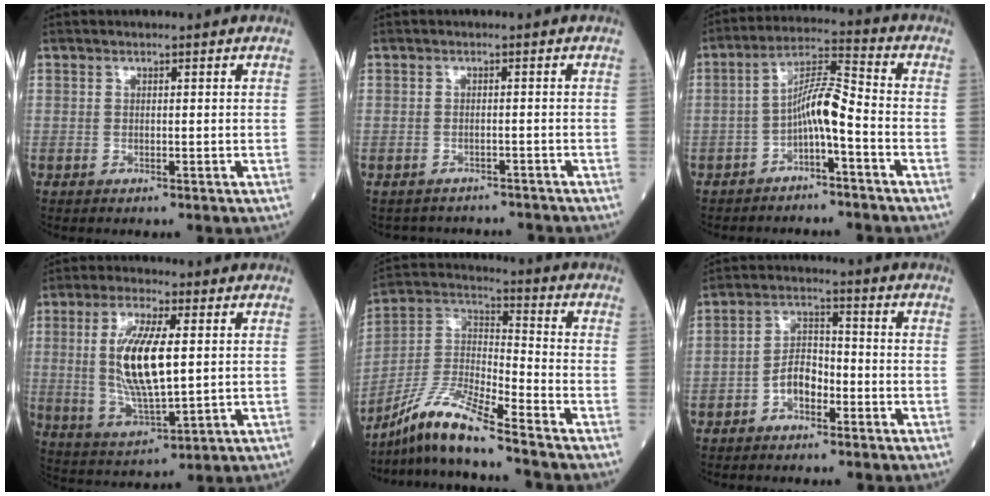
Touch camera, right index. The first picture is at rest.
{"total": 5.4, "force": [-5.1, 1.7, -0.2], "torque": [0.003, 0.018, -0.059]}
{"total": 6.8, "force": [-2.6, 0.8, 6.2], "torque": [-0.116, 0.026, -0.047]}
{"total": 12.2, "force": [1.7, 3.0, 11.7], "torque": [-0.243, -0.004, 0.037]}
{"total": 12.2, "force": [-10.1, -0.7, 6.7], "torque": [-0.144, -0.003, -0.193]}
{"total": 4.9, "force": [-2.4, 2.5, 3.4], "torque": [-0.066, 0.016, -0.047]}